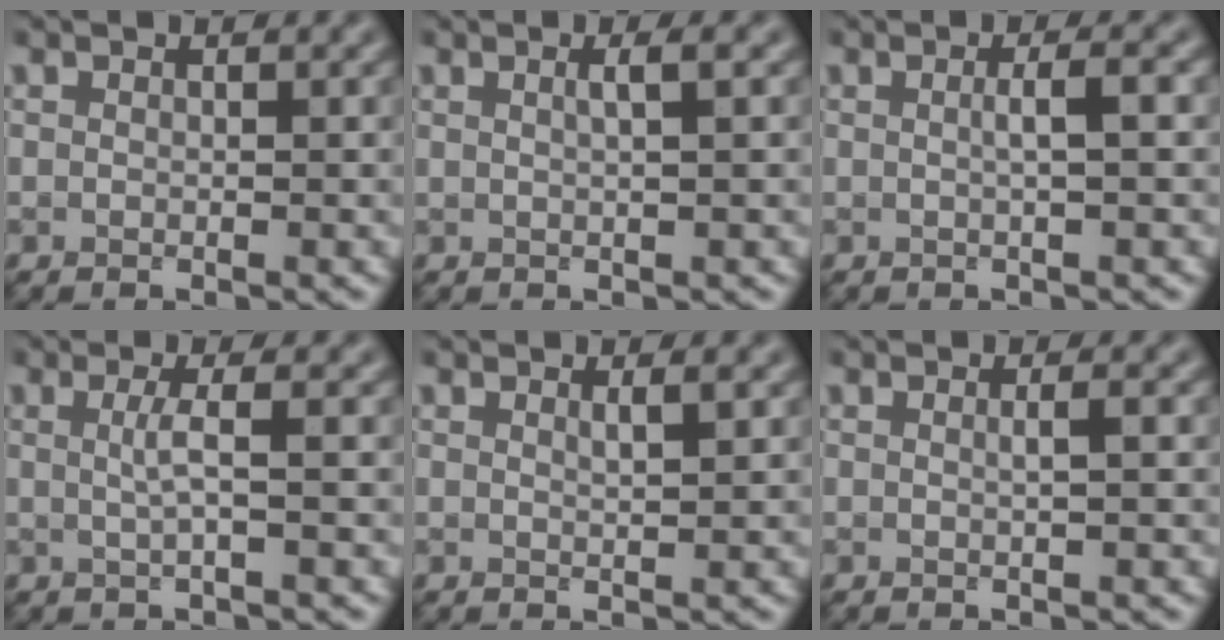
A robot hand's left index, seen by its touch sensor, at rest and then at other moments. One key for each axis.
{"total": 1.8, "fx": 0.5, "fy": 0.6, "fz": 1.6, "tx": -0.020, "ty": 0.004, "tz": 0.001}
{"total": 2.0, "fx": 0.1, "fy": 0.5, "fz": 1.9, "tx": -0.028, "ty": 0.005, "tz": -0.003}
{"total": 1.8, "fx": 0.1, "fy": 0.4, "fz": 1.8, "tx": -0.038, "ty": 0.001, "tz": -0.002}
{"total": 1.1, "fx": 0.6, "fy": 0.3, "fz": 0.9, "tx": -0.005, "ty": 0.000, "tz": 0.008}
{"total": 1.1, "fx": 0.1, "fy": 0.3, "fz": 1.0, "tx": -0.012, "ty": 0.002, "tz": -0.004}